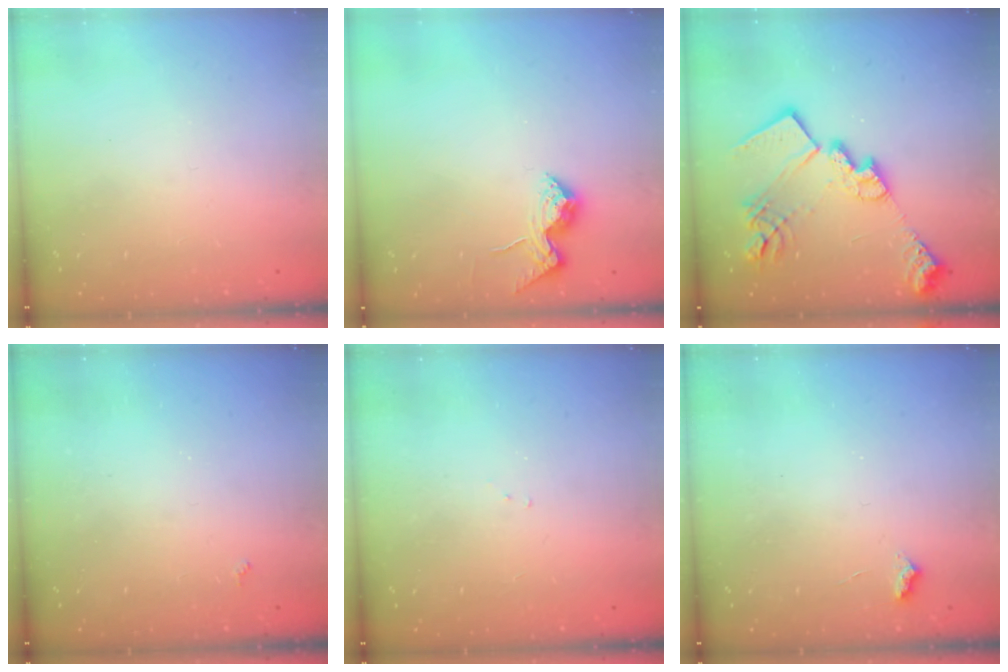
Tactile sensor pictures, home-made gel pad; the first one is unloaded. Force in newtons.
{"total": 12.0, "press": 12.0, "slide": 0.8}
{"total": 22.2, "press": 22.1, "slide": 1.7}
{"total": 2.0, "press": 1.9, "slide": 0.5}
{"total": 3.7, "press": 3.7, "slide": 0.6}
{"total": 3.0, "press": 2.9, "slide": 0.5}